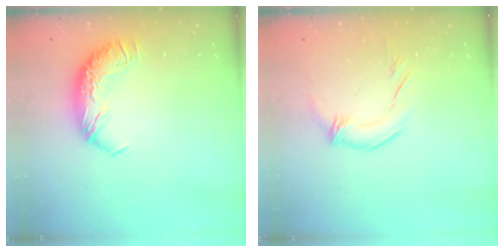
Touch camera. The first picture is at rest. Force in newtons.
{"total": 1.5, "press": 1.2, "slide": 0.8}